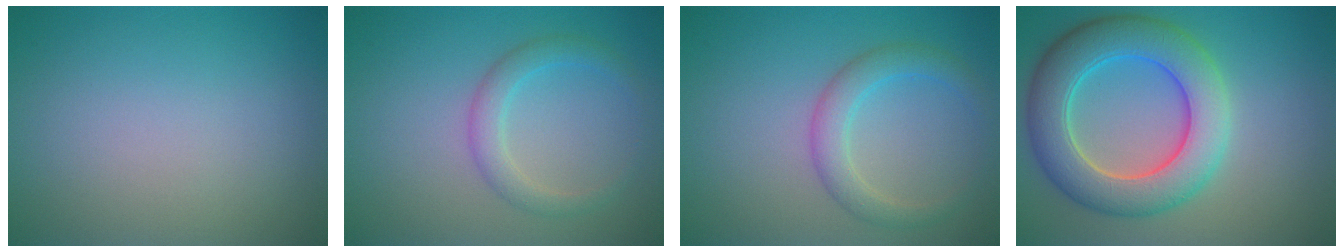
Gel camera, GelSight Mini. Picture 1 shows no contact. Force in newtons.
{"total": 2.4, "press": 2.4, "slide": 0.2}
{"total": 3.0, "press": 3.0, "slide": 0.1}
{"total": 8.1, "press": 8.1, "slide": 0.3}